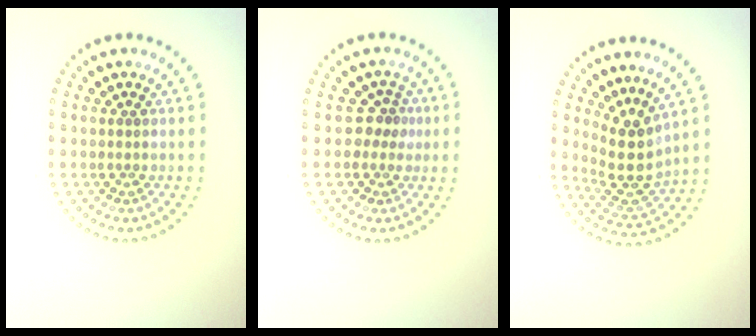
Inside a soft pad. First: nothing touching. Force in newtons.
{"total": 2.0, "press": 1.5, "slide": 1.3}
{"total": 4.0, "press": 3.0, "slide": 2.6}